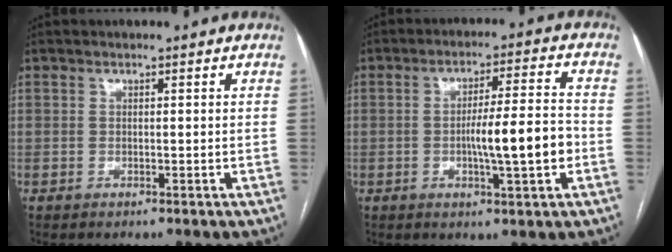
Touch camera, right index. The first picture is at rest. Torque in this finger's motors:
{"motor_torque": [1.26, 0.01, 0.22, 0.08]}